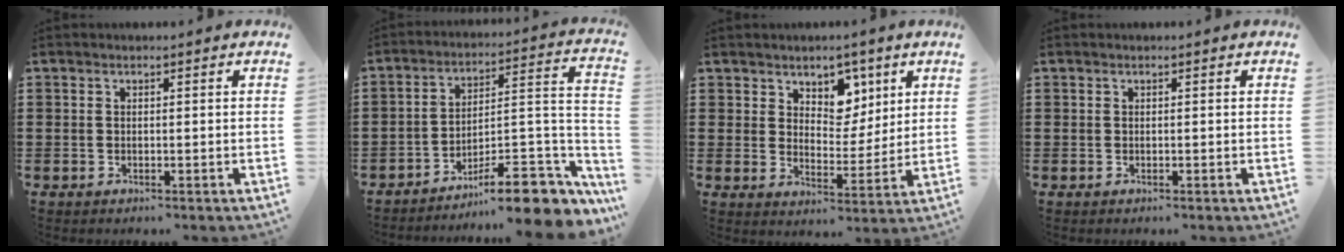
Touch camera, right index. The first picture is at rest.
{"total": 10.9, "force": [-8.3, 2.6, 6.5], "torque": [-0.079, 0.026, -0.152]}
{"total": 5.8, "force": [3.7, 4.3, 1.2], "torque": [-0.036, -0.011, 0.064]}
{"total": 0.0}